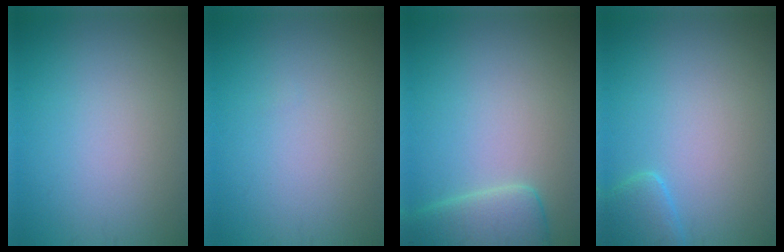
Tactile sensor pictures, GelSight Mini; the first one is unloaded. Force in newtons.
{"total": 0.0}
{"total": 3.8, "press": 3.8, "slide": 0.3}
{"total": 2.1, "press": 2.1, "slide": 0.2}